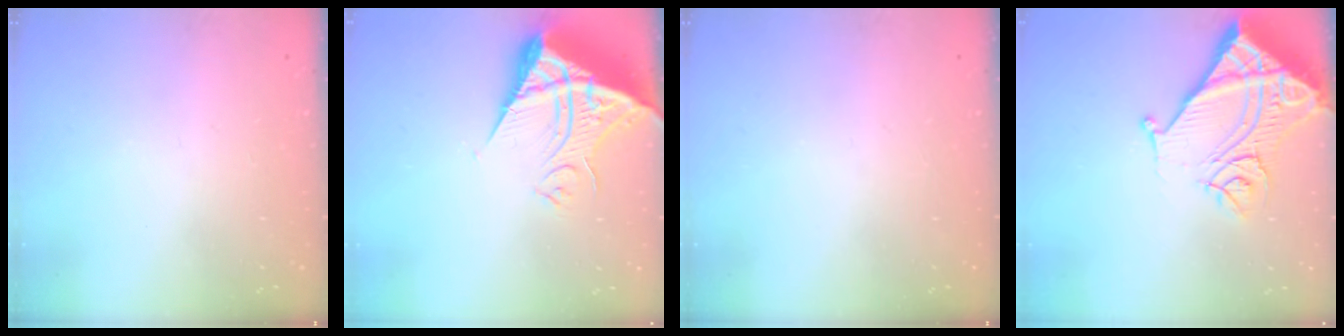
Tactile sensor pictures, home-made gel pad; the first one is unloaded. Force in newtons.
{"total": 13.2, "press": 13.1, "slide": 1.2}
{"total": 0.0}
{"total": 14.2, "press": 14.1, "slide": 1.8}